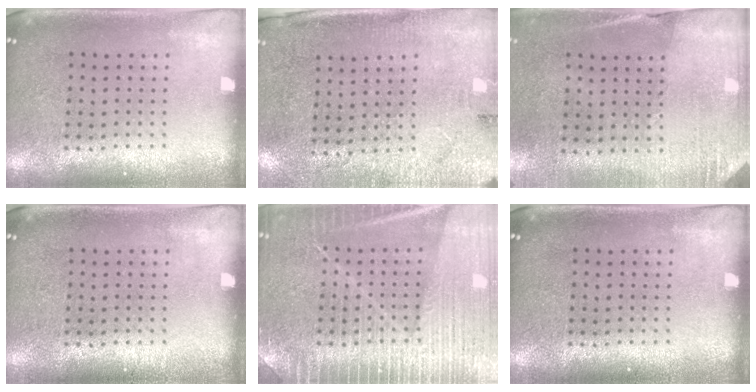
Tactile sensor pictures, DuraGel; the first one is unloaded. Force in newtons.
{"total": 2.7, "press": 2.3, "slide": 1.5}
{"total": 2.6, "press": 2.3, "slide": 1.3}
{"total": 0.0}
{"total": 6.8, "press": 6.7, "slide": 1.0}
{"total": 0.0}